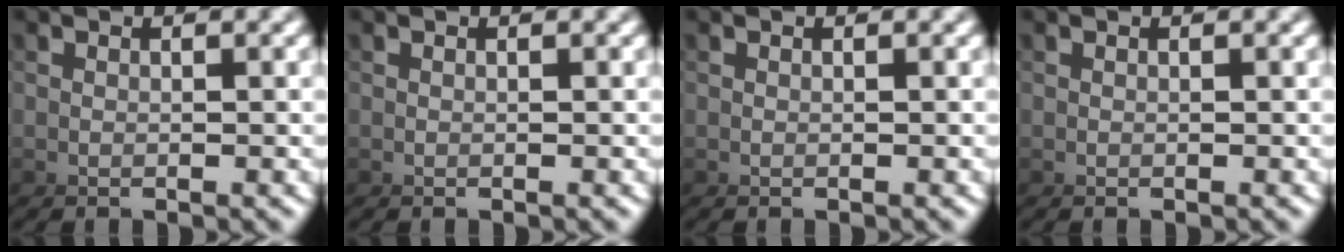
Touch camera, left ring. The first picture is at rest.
{"total": 0.0}
{"total": 0.0}
{"total": 0.0}